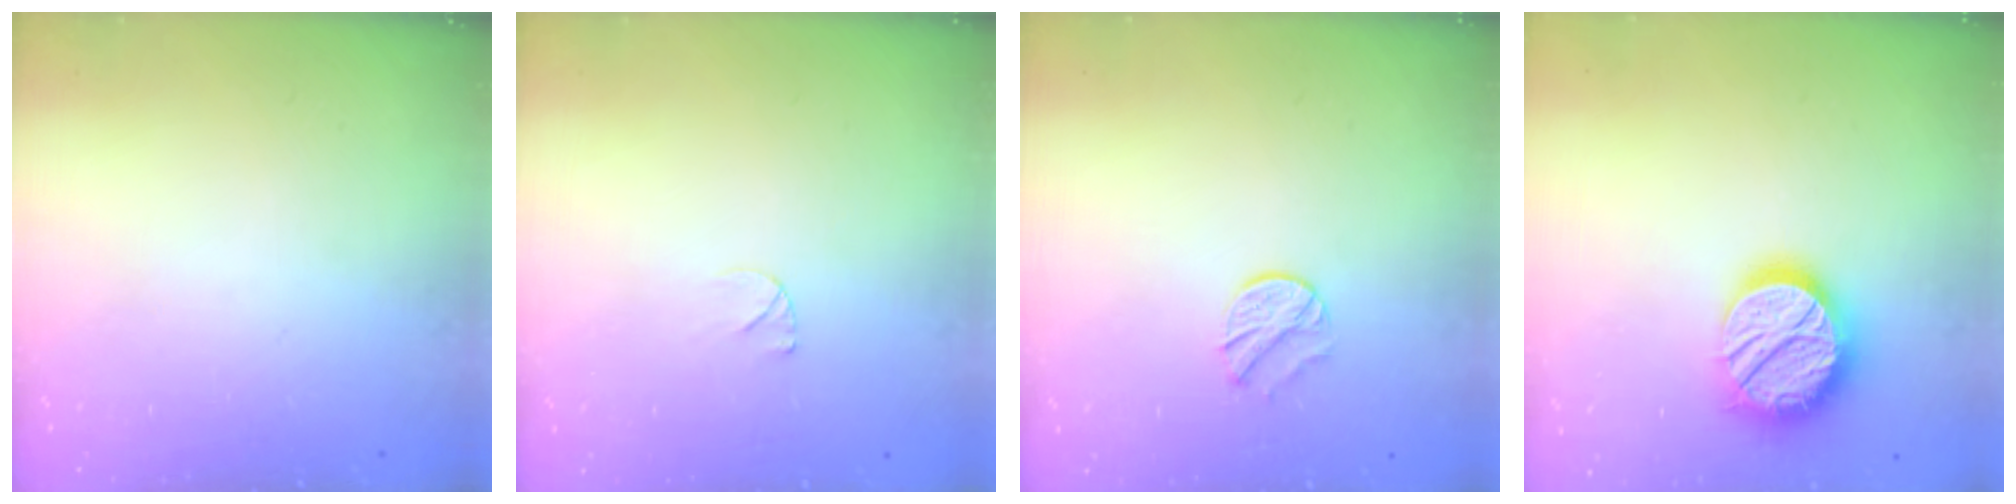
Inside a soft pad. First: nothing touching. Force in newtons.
{"total": 3.8, "press": 3.8, "slide": 0.4}
{"total": 7.5, "press": 7.4, "slide": 0.9}
{"total": 17.9, "press": 17.9, "slide": 1.1}